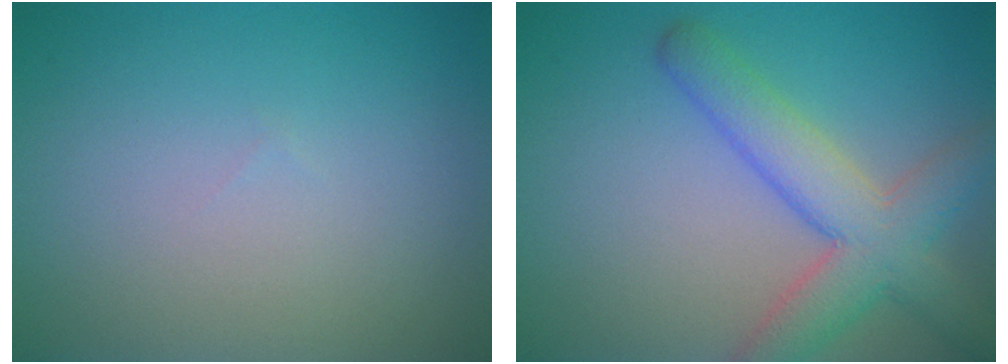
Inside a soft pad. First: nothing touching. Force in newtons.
{"total": 5.9, "press": 5.9, "slide": 0.2}